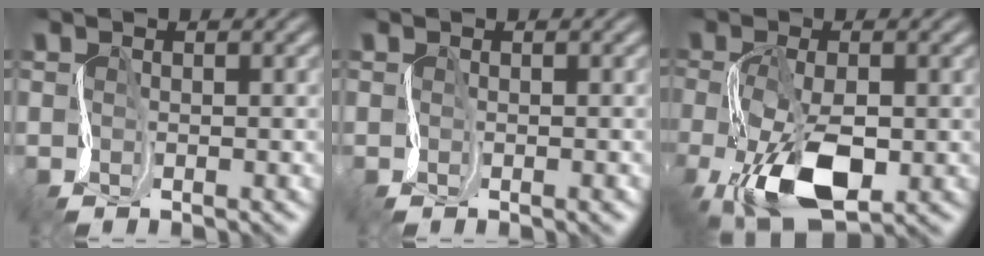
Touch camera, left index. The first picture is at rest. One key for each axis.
{"total": 0.6, "fx": -0.5, "fy": 0.0, "fz": 0.4, "tx": -0.005, "ty": -0.002, "tz": -0.008}
{"total": 7.7, "fx": -2.6, "fy": 3.8, "fz": 6.1, "tx": -0.138, "ty": -0.016, "tz": -0.040}